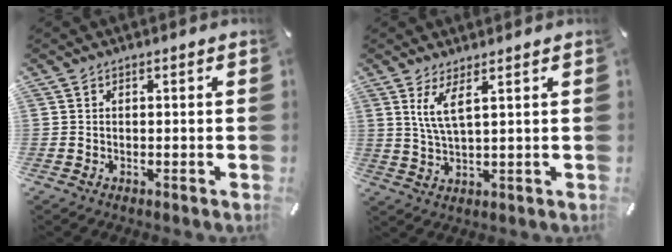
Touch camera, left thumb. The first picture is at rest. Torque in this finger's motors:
{"motor_torque": [0.72, 0.71, 0.69, -0.42, 0.16]}